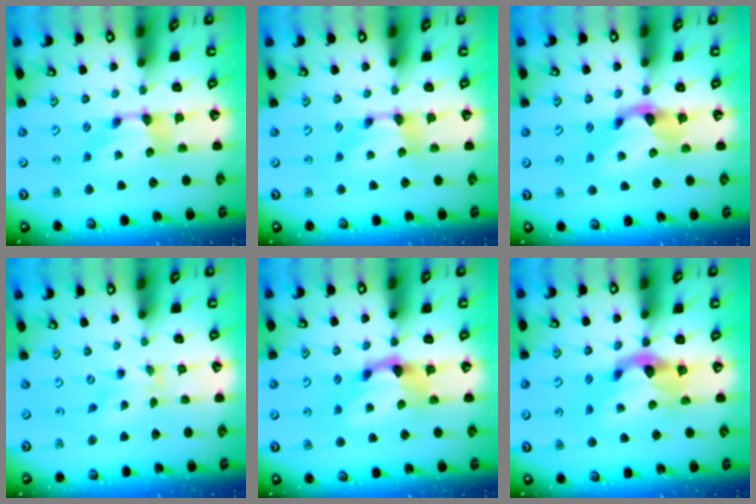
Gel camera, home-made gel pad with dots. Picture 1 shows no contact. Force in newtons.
{"total": 0.0}
{"total": 1.6, "press": 1.2, "slide": 1.1}
{"total": 2.8, "press": 2.6, "slide": 1.0}
{"total": 2.1, "press": 1.6, "slide": 1.4}
{"total": 2.3, "press": 1.9, "slide": 1.3}